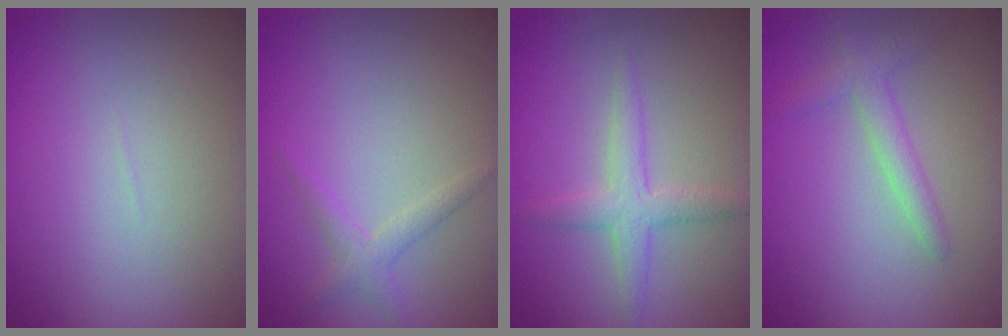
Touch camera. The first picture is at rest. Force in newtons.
{"total": 1.5, "press": 1.5, "slide": 0.1}
{"total": 2.7, "press": 2.7, "slide": 0.1}
{"total": 2.0, "press": 2.0, "slide": 0.1}